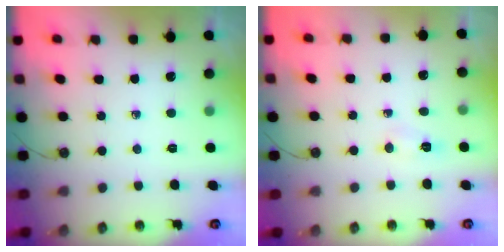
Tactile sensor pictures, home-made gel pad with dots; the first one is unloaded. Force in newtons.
{"total": 3.7, "press": 3.7, "slide": 0.5}